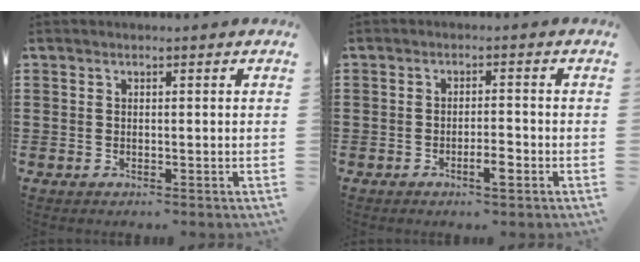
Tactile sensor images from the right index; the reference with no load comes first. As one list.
[{"total": 3.2, "force": [-1.6, 0.5, 2.7], "torque": [-0.047, 0.000, -0.028]}]